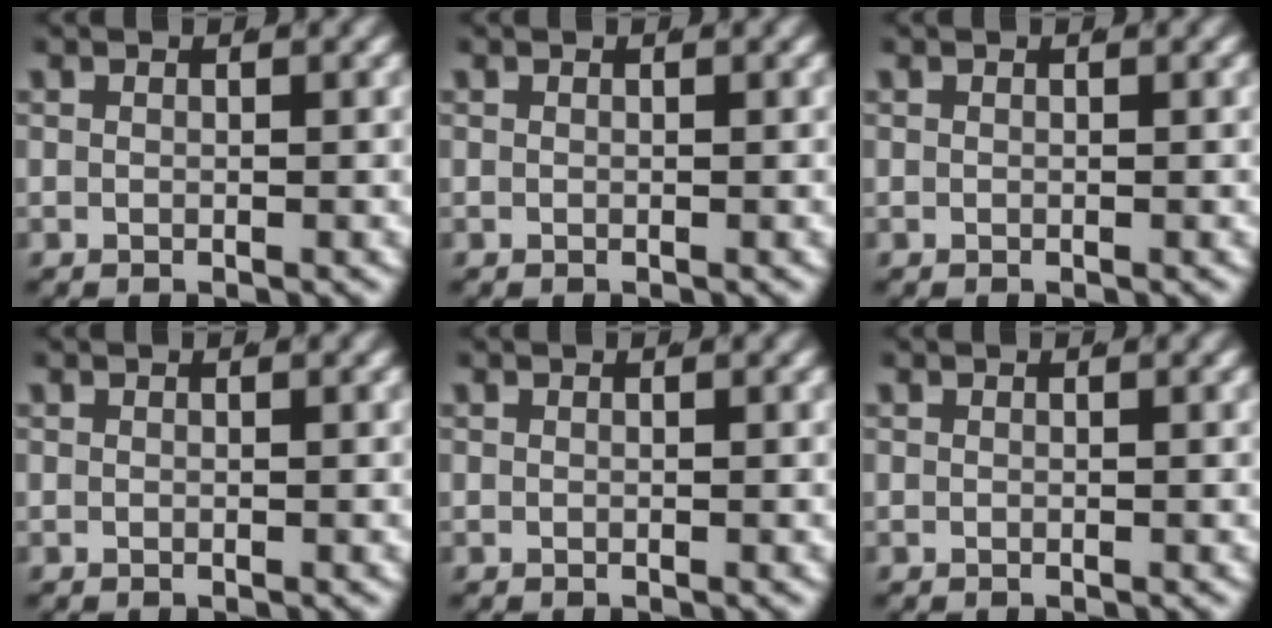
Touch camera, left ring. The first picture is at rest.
{"total": 0.0}
{"total": 0.0}
{"total": 0.0}
{"total": 0.0}
{"total": 1.0, "force": [-0.2, -1.0, -0.3], "torque": [0.011, -0.012, 0.007]}